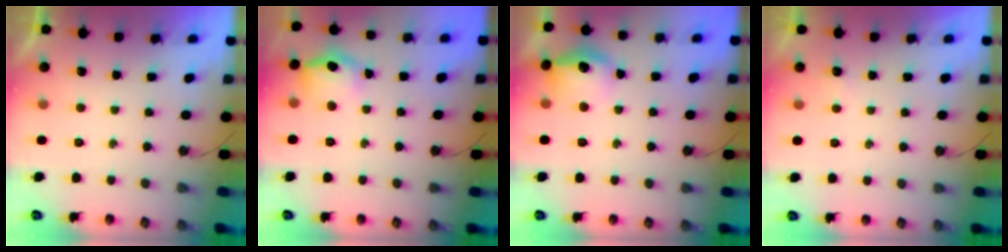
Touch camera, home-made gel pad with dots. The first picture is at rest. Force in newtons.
{"total": 15.2, "press": 11.7, "slide": 9.8}
{"total": 13.7, "press": 13.6, "slide": 1.0}
{"total": 1.9, "press": 1.9, "slide": 0.3}